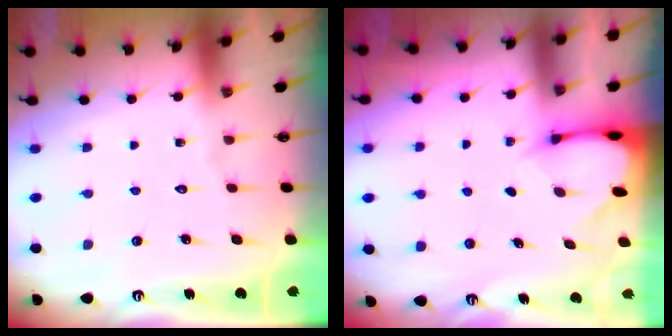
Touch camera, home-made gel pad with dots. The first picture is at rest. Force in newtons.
{"total": 2.0, "press": 2.0, "slide": 0.1}